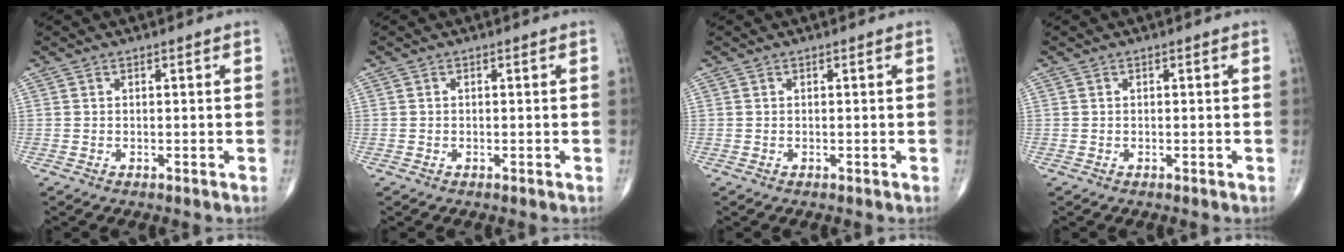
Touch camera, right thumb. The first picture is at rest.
{"total": 0.0}
{"total": 0.0}
{"total": 0.0}